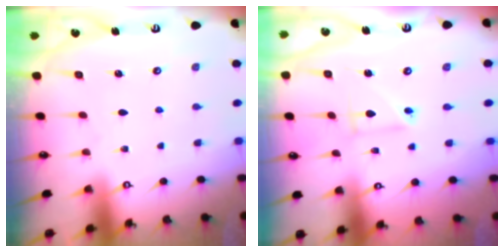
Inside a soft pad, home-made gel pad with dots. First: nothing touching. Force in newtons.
{"total": 5.7, "press": 5.7, "slide": 0.3}